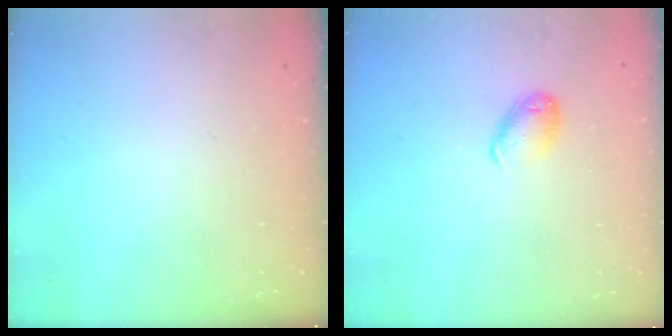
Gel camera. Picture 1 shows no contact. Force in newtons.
{"total": 8.6, "press": 8.5, "slide": 1.3}